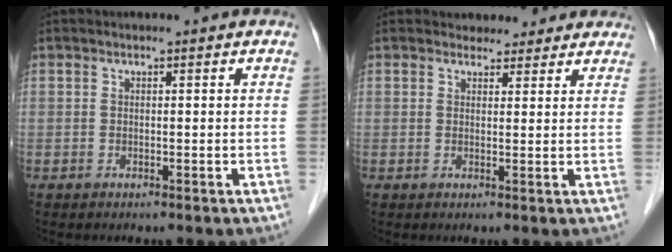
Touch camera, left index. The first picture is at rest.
{"total": 4.6, "force": [4.1, 2.2, 0.4], "torque": [0.006, 0.007, 0.041]}